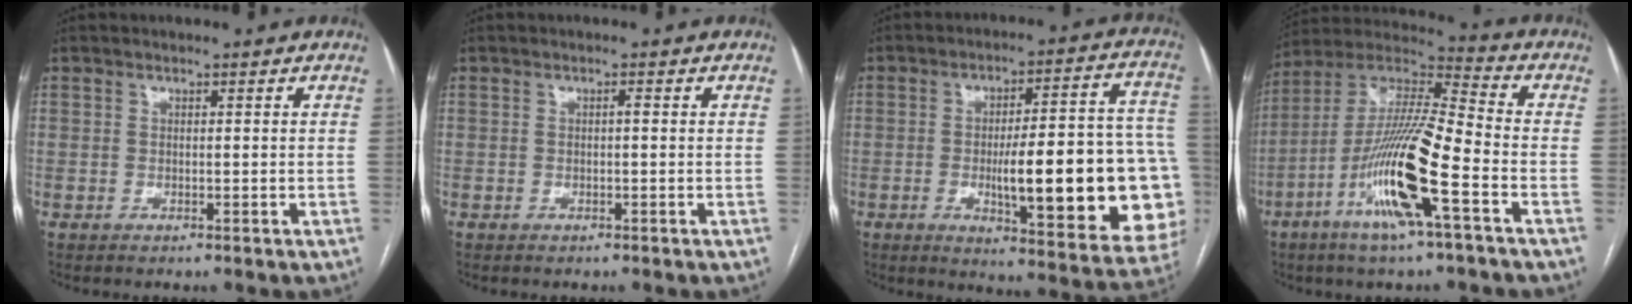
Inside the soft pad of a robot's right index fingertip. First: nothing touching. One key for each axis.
{"total": 0.6, "fx": 0.0, "fy": 0.1, "fz": 0.6, "tx": -0.010, "ty": 0.001, "tz": -0.001}
{"total": 24.7, "fx": -4.2, "fy": 4.3, "fz": 24.0, "tx": -0.244, "ty": 0.013, "tz": -0.046}
{"total": 17.4, "fx": -6.9, "fy": 1.0, "fz": 16.0, "tx": -0.322, "ty": -0.011, "tz": -0.133}